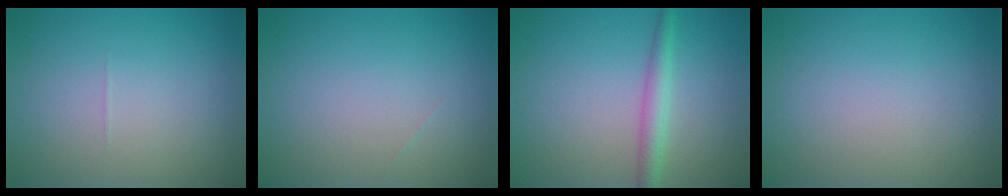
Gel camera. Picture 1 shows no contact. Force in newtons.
{"total": 0.0}
{"total": 2.3, "press": 2.3, "slide": 0.0}
{"total": 0.0}